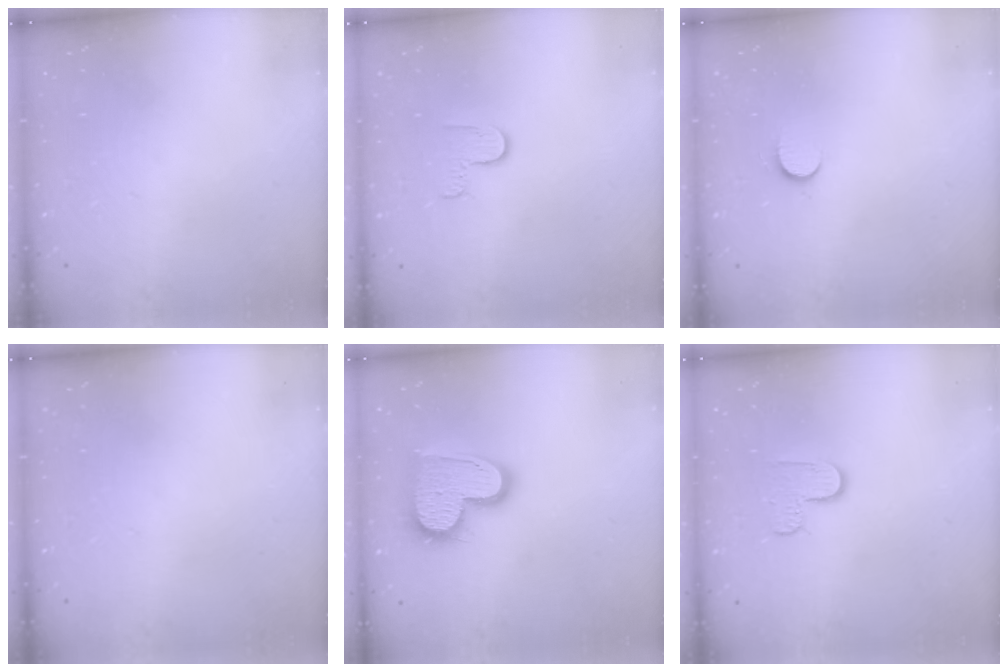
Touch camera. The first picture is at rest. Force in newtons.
{"total": 3.3, "press": 3.3, "slide": 0.4}
{"total": 5.1, "press": 5.1, "slide": 0.6}
{"total": 0.0}
{"total": 16.5, "press": 16.5, "slide": 1.4}
{"total": 4.6, "press": 4.5, "slide": 0.5}